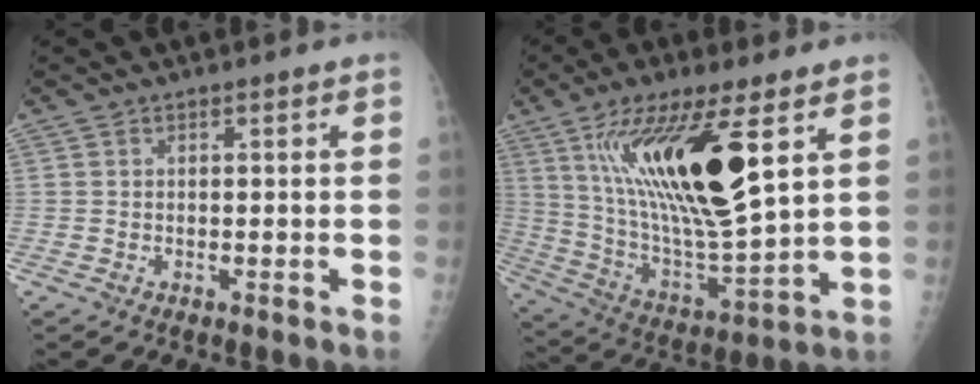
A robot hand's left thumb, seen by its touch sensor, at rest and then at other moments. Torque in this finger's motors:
{"motor_torque": [2.43, 2.58, 2.32, -0.45, 0.36]}